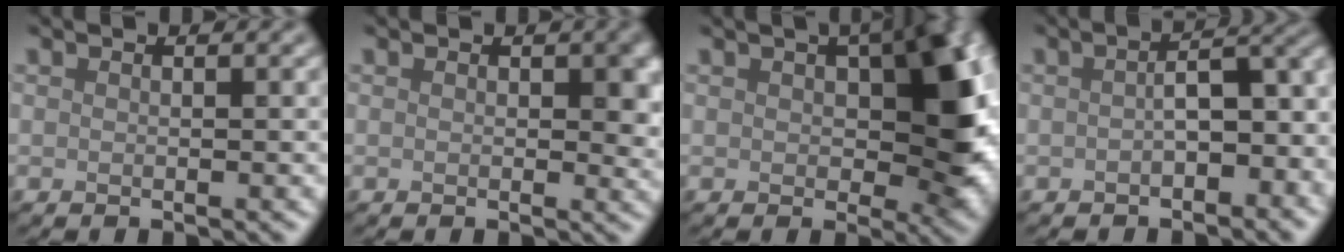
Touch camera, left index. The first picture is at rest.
{"total": 3.4, "force": [0.6, 1.8, 2.8], "torque": [-0.029, 0.000, 0.007]}
{"total": 10.6, "force": [1.6, 5.6, 8.8], "torque": [-0.116, 0.002, 0.029]}
{"total": 5.2, "force": [-1.0, 2.4, 4.5], "torque": [-0.053, 0.008, -0.020]}